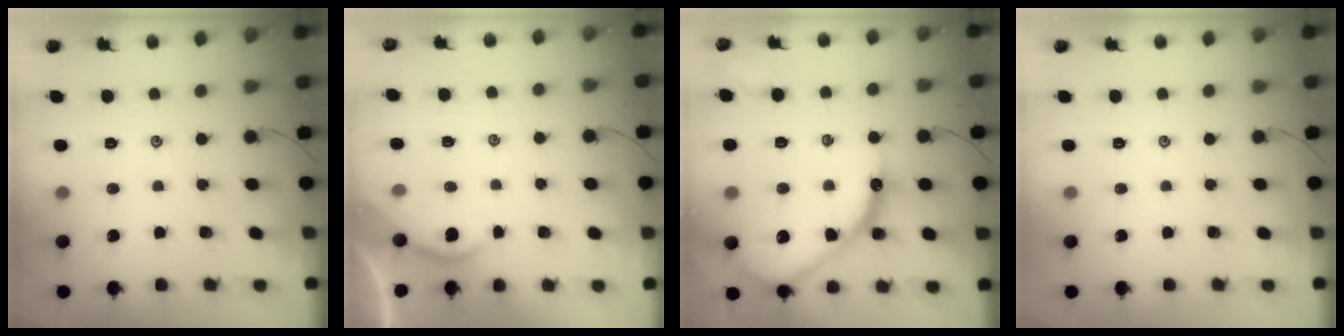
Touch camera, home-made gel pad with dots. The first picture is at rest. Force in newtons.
{"total": 1.7, "press": 1.7, "slide": 0.3}
{"total": 15.7, "press": 15.7, "slide": 1.4}
{"total": 0.0}